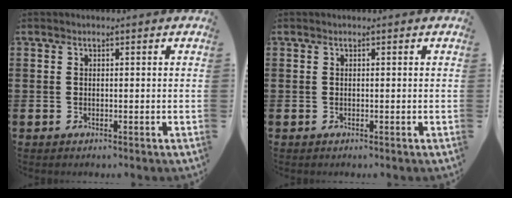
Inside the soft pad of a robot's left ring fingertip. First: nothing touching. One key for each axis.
{"total": 0.0}